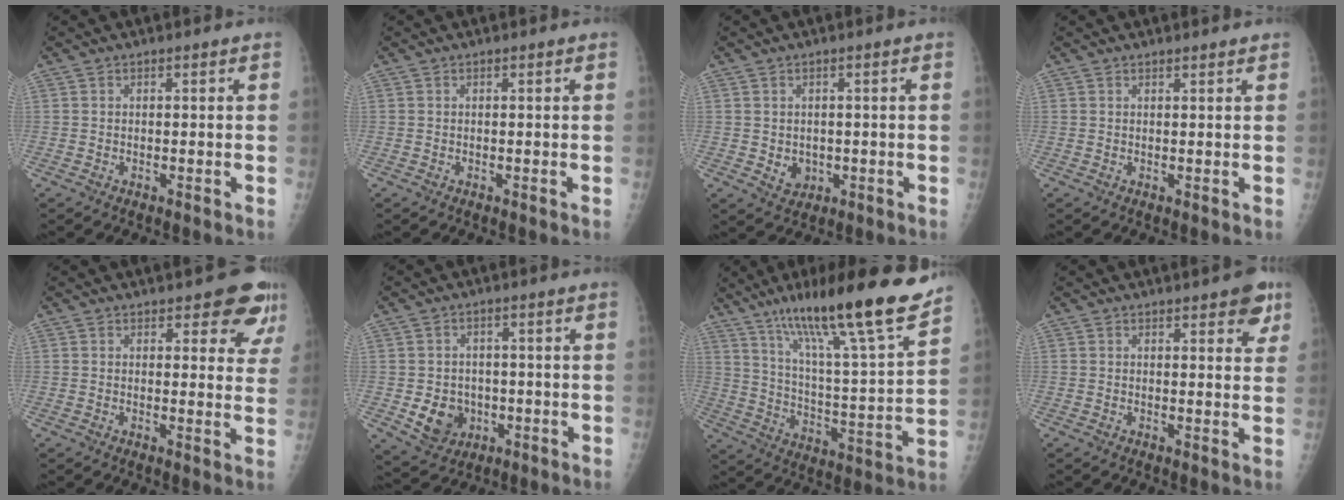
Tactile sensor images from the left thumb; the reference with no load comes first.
{"total": 0.0}
{"total": 3.2, "force": [-0.3, 2.8, 1.6], "torque": [-0.013, -0.002, 0.007]}
{"total": 1.1, "force": [1.1, 0.2, 0.3], "torque": [-0.001, -0.003, 0.015]}
{"total": 7.5, "force": [5.2, 3.2, 4.3], "torque": [-0.014, -0.026, 0.051]}
{"total": 7.2, "force": [-1.6, 6.2, 3.3], "torque": [-0.029, 0.004, -0.015]}
{"total": 23.3, "force": [17.0, 2.2, 15.7], "torque": [-0.230, -0.073, 0.278]}
{"total": 3.1, "force": [1.8, 1.1, 2.2], "torque": [-0.016, -0.006, 0.018]}